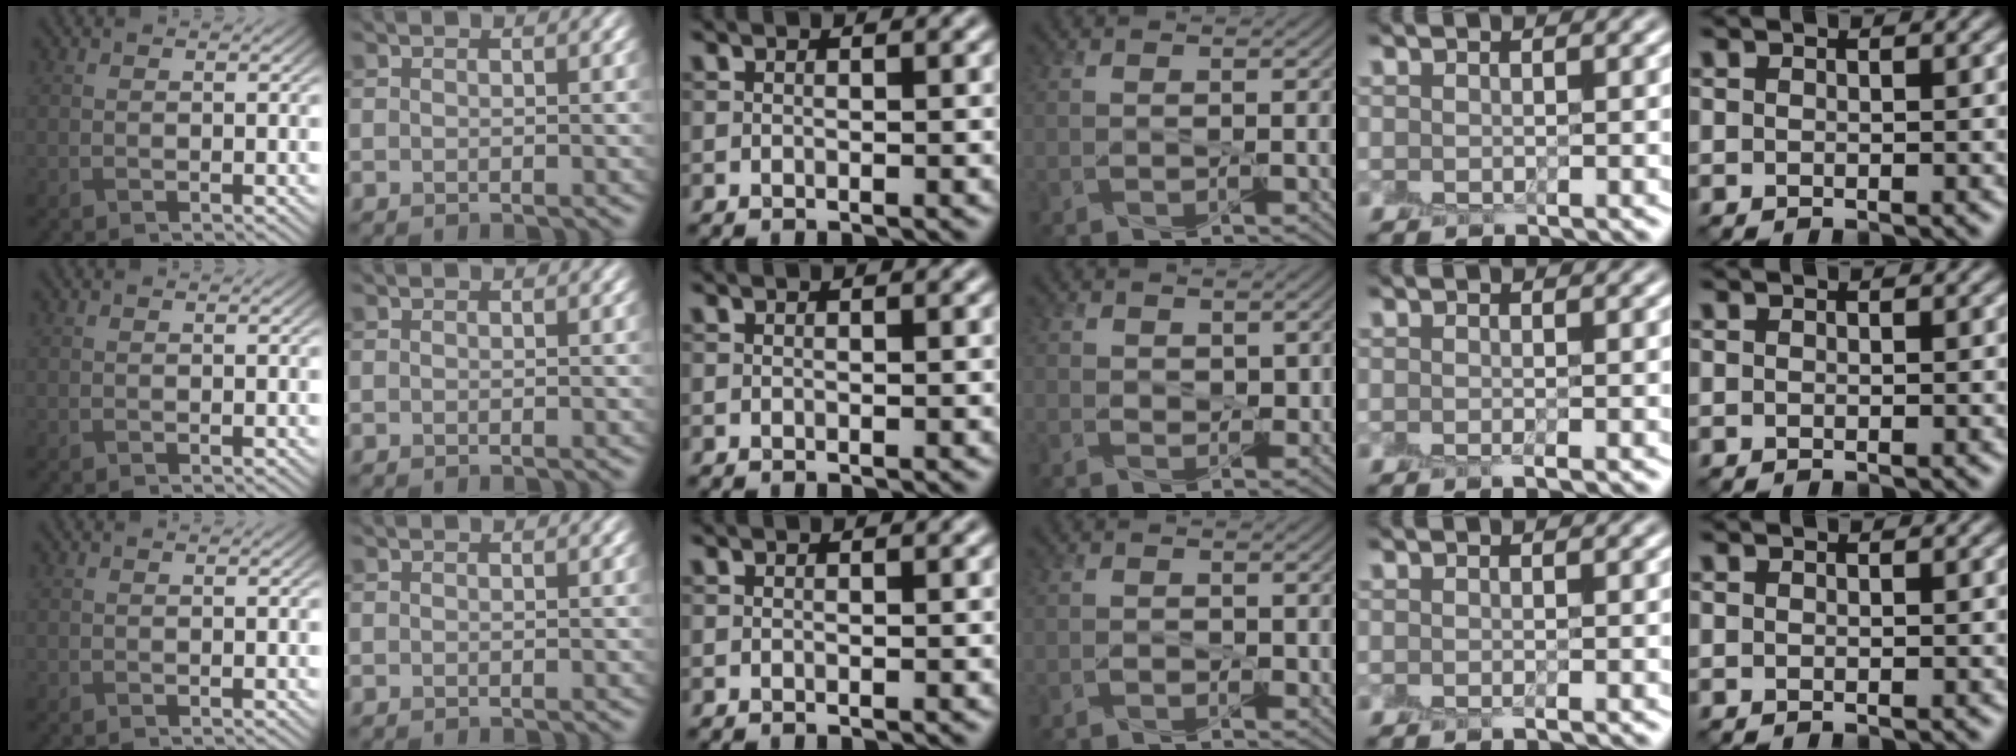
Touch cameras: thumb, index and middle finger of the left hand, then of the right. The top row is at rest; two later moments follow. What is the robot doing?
{"motion": "peel", "object": "small bumper sticker"}